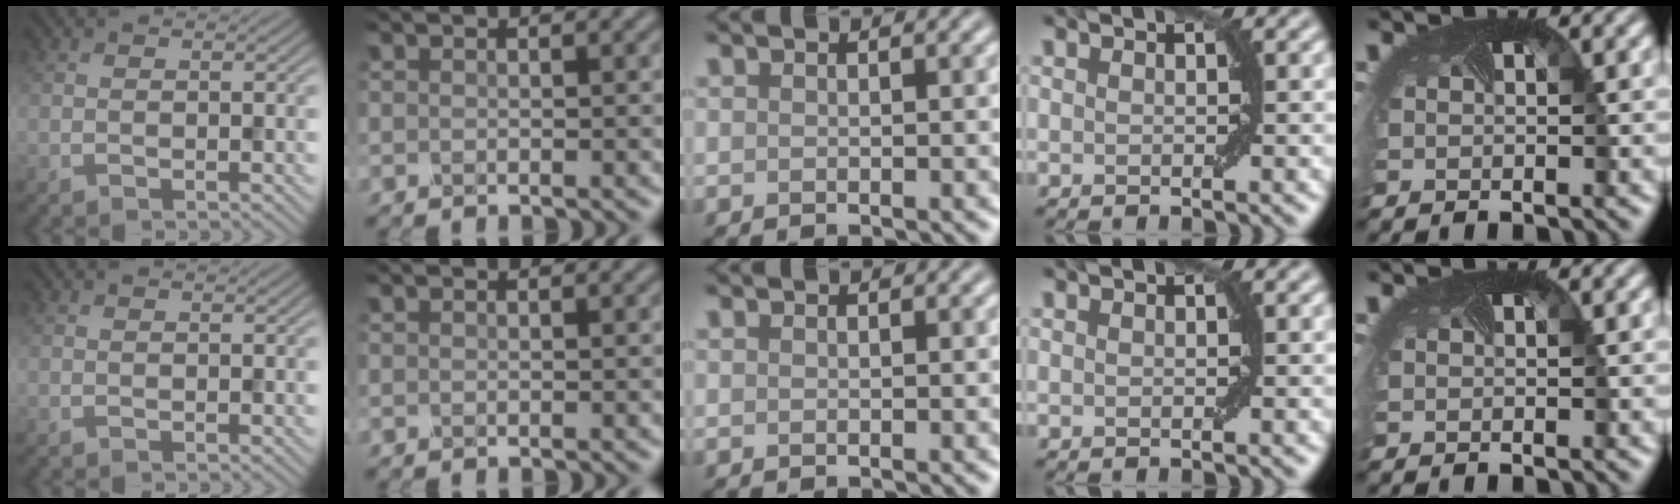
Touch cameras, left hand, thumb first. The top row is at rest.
{}